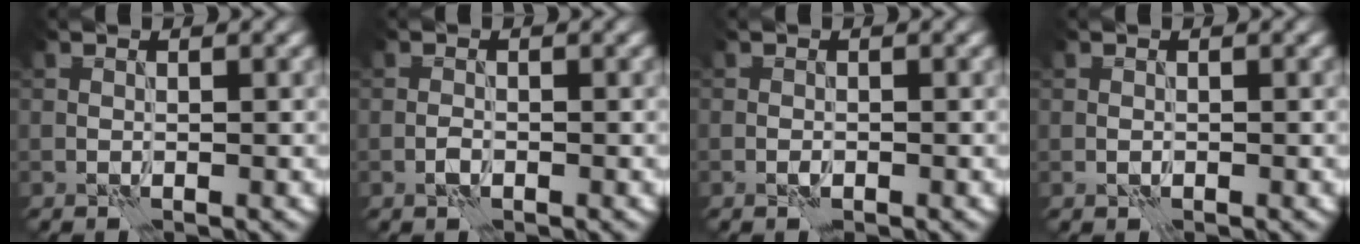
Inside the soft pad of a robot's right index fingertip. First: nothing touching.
{"total": 0.8, "force": [-0.4, 0.4, 0.6], "torque": [-0.012, 0.002, -0.010]}
{"total": 0.6, "force": [-0.3, 0.4, 0.4], "torque": [-0.008, 0.001, -0.006]}
{"total": 0.5, "force": [-0.2, 0.4, 0.2], "torque": [-0.004, 0.000, -0.003]}